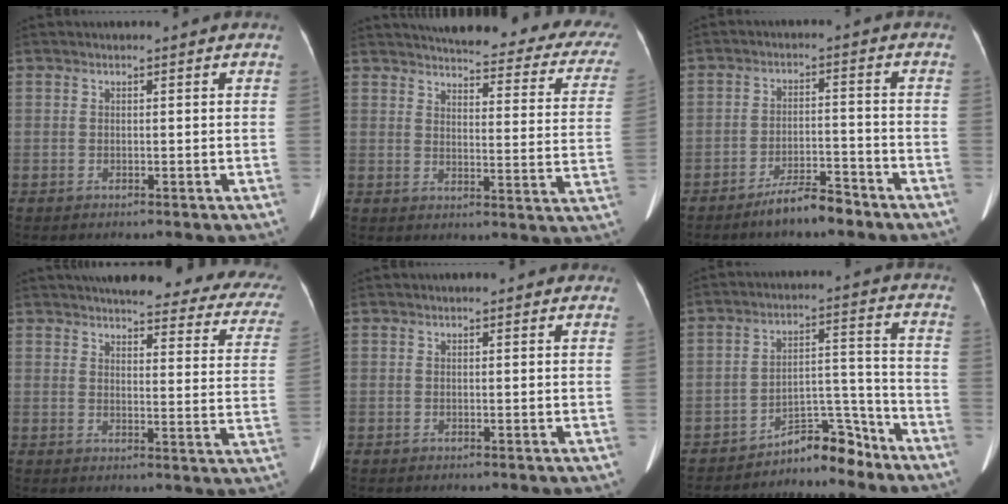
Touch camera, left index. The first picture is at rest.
{"total": 26.0, "force": [22.8, 5.6, 11.4], "torque": [-0.138, -0.049, 0.242]}
{"total": 5.7, "force": [-4.8, 1.0, 2.8], "torque": [-0.055, -0.004, -0.088]}
{"total": 25.7, "force": [22.2, 5.7, 11.5], "torque": [-0.136, -0.033, 0.235]}
{"total": 2.1, "force": [1.6, 0.9, 1.1], "torque": [-0.010, 0.018, 0.015]}
{"total": 6.6, "force": [-6.2, 1.7, 1.5], "torque": [-0.016, 0.044, -0.099]}